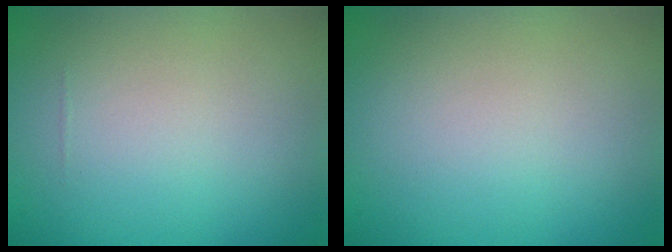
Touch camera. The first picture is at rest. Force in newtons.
{"total": 0.0}